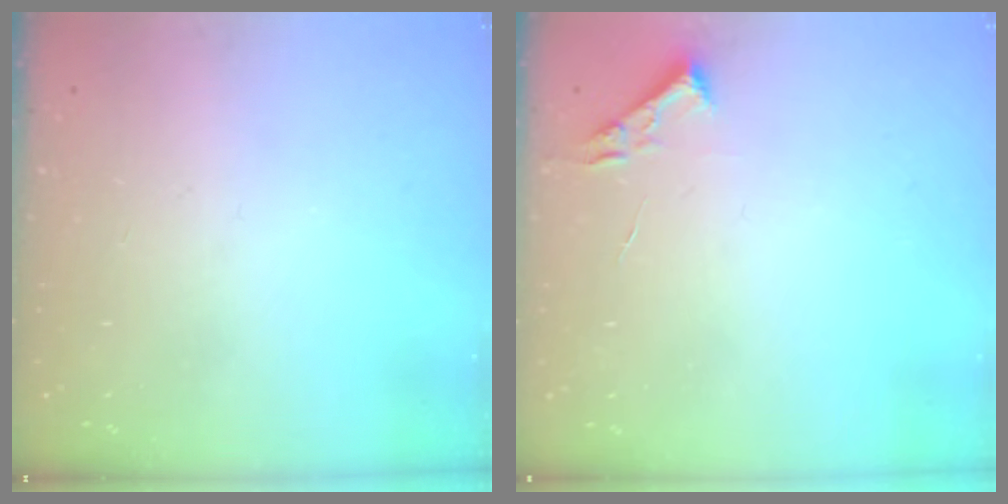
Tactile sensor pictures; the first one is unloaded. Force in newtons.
{"total": 2.7, "press": 2.7, "slide": 0.4}